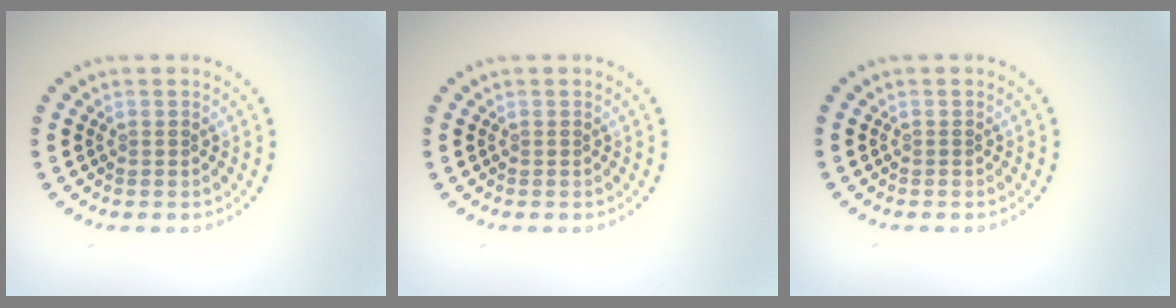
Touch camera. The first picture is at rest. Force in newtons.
{"total": 0.0}
{"total": 0.0}